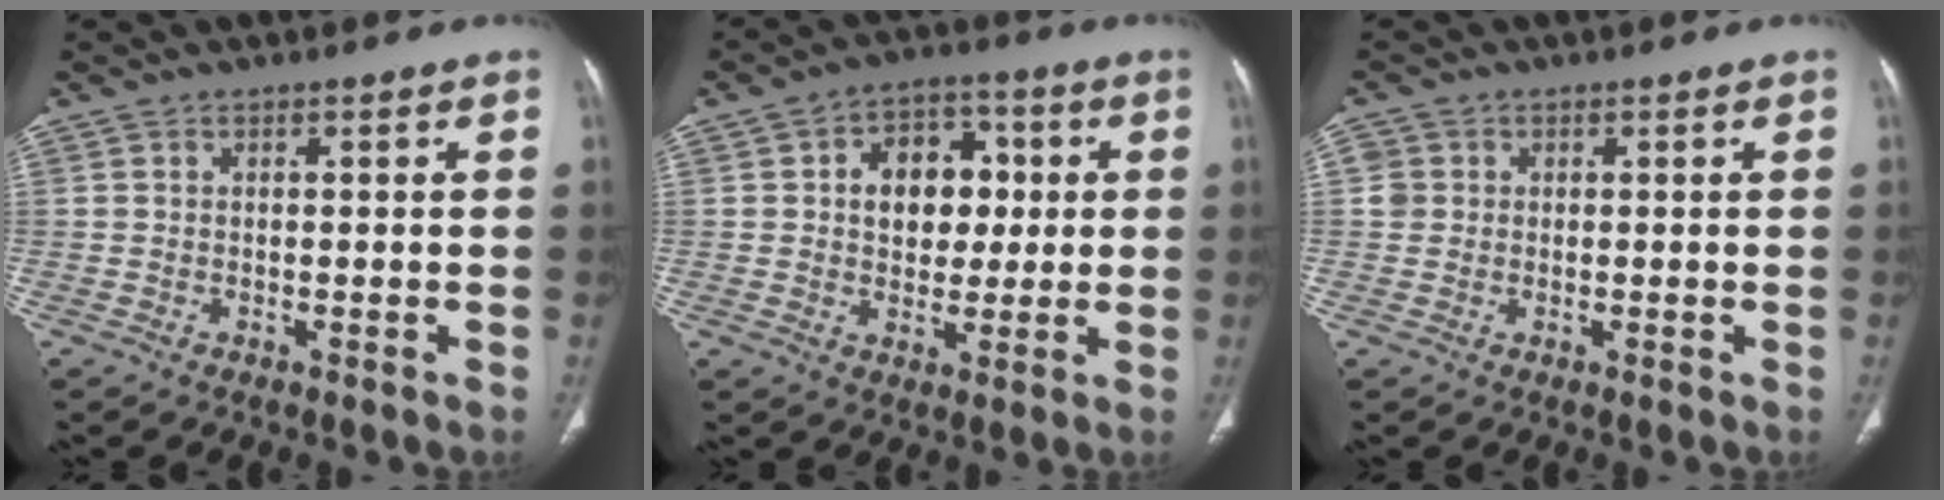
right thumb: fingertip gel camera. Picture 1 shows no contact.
{"total": 10.8, "force": [1.6, 8.0, 7.0], "torque": [-0.054, 0.012, 0.021]}
{"total": 2.2, "force": [0.3, 2.2, 0.4], "torque": [0.007, 0.003, 0.006]}